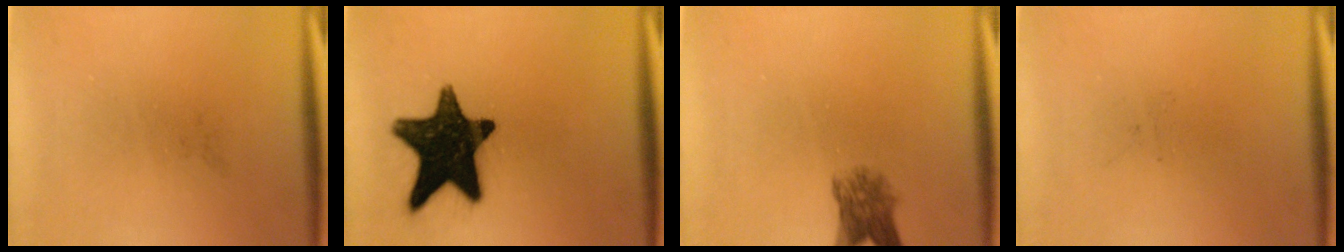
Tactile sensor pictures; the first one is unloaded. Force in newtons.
{"total": 16.6}
{"total": 4.1}
{"total": 0.0}